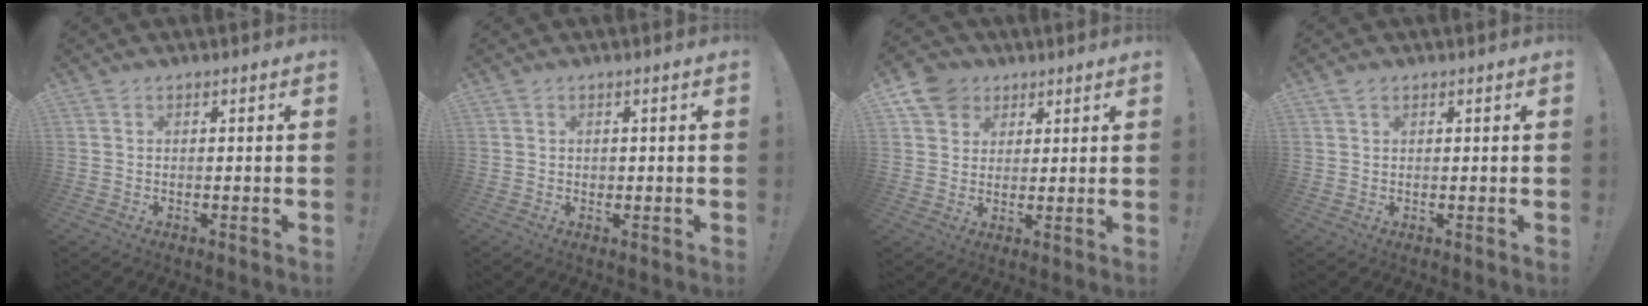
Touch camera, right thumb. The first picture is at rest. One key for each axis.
{"total": 0.9, "fx": 0.2, "fy": 0.8, "fz": 0.1, "tx": 0.000, "ty": 0.003, "tz": 0.002}
{"total": 8.6, "fx": 4.4, "fy": 7.1, "fz": 2.2, "tx": -0.038, "ty": -0.024, "tz": 0.088}
{"total": 1.3, "fx": 0.9, "fy": 0.7, "fz": 0.5, "tx": -0.008, "ty": 0.000, "tz": 0.017}